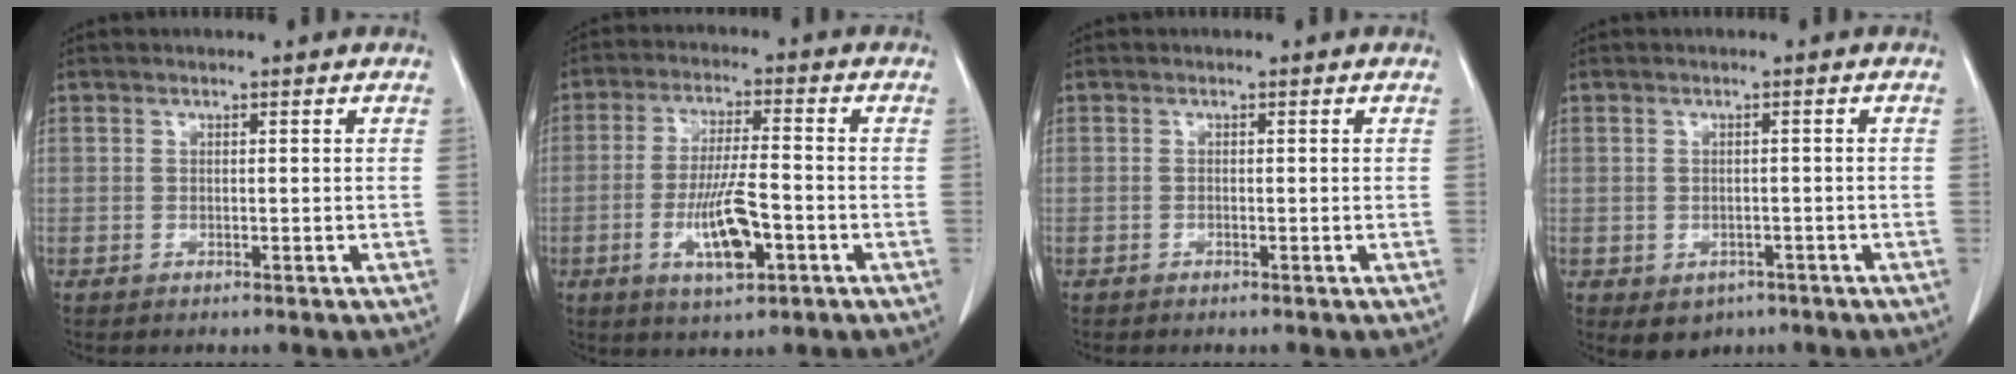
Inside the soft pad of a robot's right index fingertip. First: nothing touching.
{"total": 8.8, "force": [-3.1, 1.8, 8.1], "torque": [-0.152, -0.005, -0.050]}
{"total": 0.0}
{"total": 3.6, "force": [-1.8, 2.8, 1.3], "torque": [-0.012, 0.002, -0.014]}